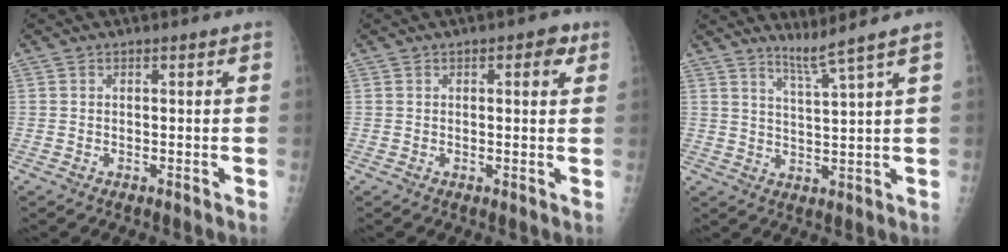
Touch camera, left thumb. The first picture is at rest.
{"total": 3.4, "force": [1.5, 1.4, 2.7], "torque": [-0.023, 0.000, 0.012]}
{"total": 4.6, "force": [3.6, -2.1, 1.9], "torque": [-0.039, -0.047, 0.078]}